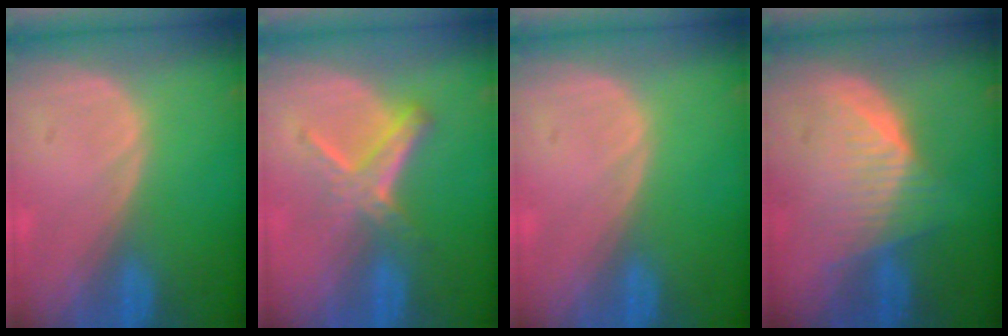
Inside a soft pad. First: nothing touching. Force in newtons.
{"total": 6.1, "press": 5.2, "slide": 3.2}
{"total": 0.0}
{"total": 6.5, "press": 6.2, "slide": 1.8}